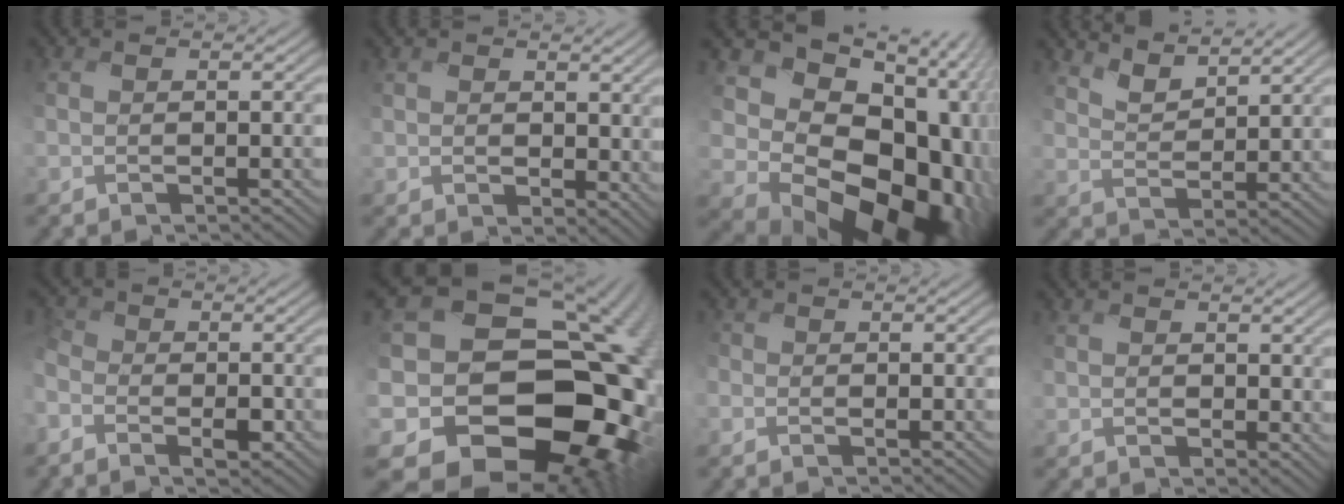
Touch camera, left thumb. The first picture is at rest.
{"total": 2.9, "force": [1.5, 2.0, 1.3], "torque": [-0.049, -0.008, 0.025]}
{"total": 19.8, "force": [-2.0, 14.6, 13.2], "torque": [-0.219, -0.035, -0.021]}
{"total": 4.7, "force": [4.4, 0.2, 1.5], "torque": [-0.037, 0.005, 0.083]}
{"total": 5.8, "force": [-3.0, 3.8, 3.1], "torque": [-0.069, -0.012, -0.071]}
{"total": 20.7, "force": [-8.4, 15.0, 11.5], "torque": [-0.189, -0.002, -0.147]}
{"total": 2.0, "force": [-0.9, 1.8, 0.1], "torque": [-0.009, 0.006, -0.031]}
{"total": 1.3, "force": [1.1, 0.7, 0.0], "torque": [-0.011, 0.000, 0.015]}